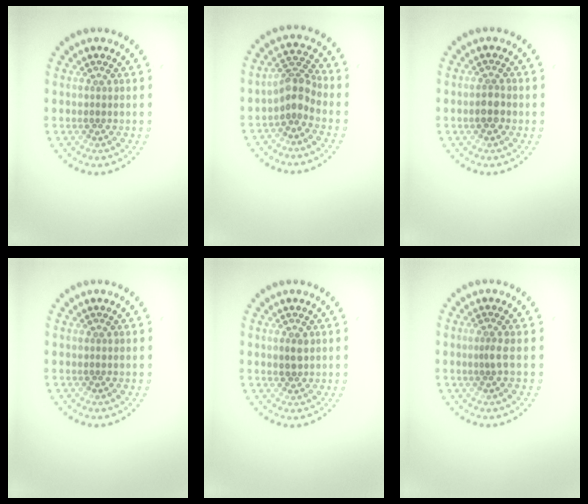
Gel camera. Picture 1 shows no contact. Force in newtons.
{"total": 2.5, "press": 1.9, "slide": 1.7}
{"total": 1.7, "press": 1.6, "slide": 0.5}
{"total": 0.0}
{"total": 1.3, "press": 1.3, "slide": 0.4}
{"total": 0.8, "press": 0.4, "slide": 0.7}